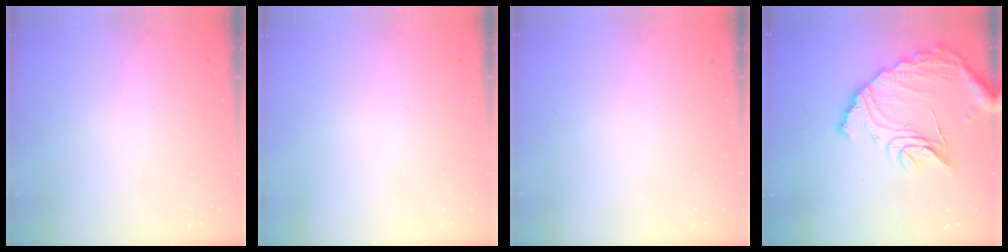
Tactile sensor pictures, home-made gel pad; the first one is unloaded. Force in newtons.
{"total": 0.0}
{"total": 0.0}
{"total": 14.9, "press": 14.8, "slide": 1.2}